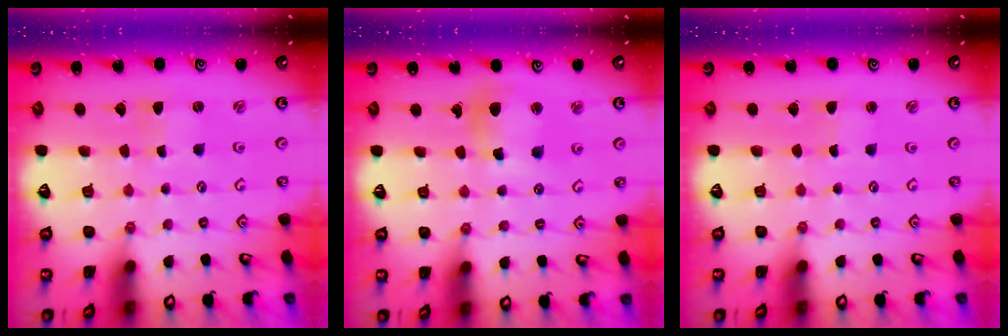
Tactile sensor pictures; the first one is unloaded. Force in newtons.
{"total": 10.8, "press": 10.8, "slide": 1.3}
{"total": 0.0}